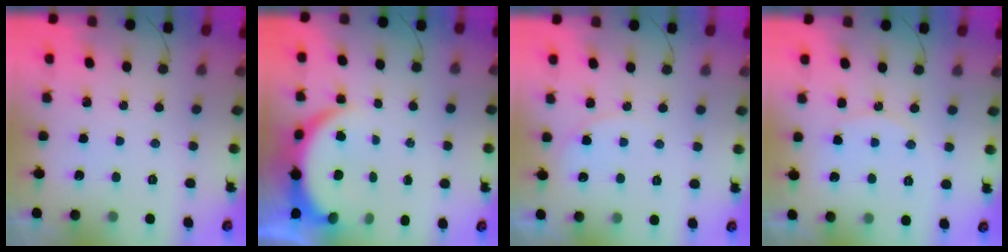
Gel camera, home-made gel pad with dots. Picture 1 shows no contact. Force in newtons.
{"total": 6.2, "press": 6.1, "slide": 0.5}
{"total": 3.8, "press": 3.8, "slide": 0.3}
{"total": 9.1, "press": 9.1, "slide": 0.6}